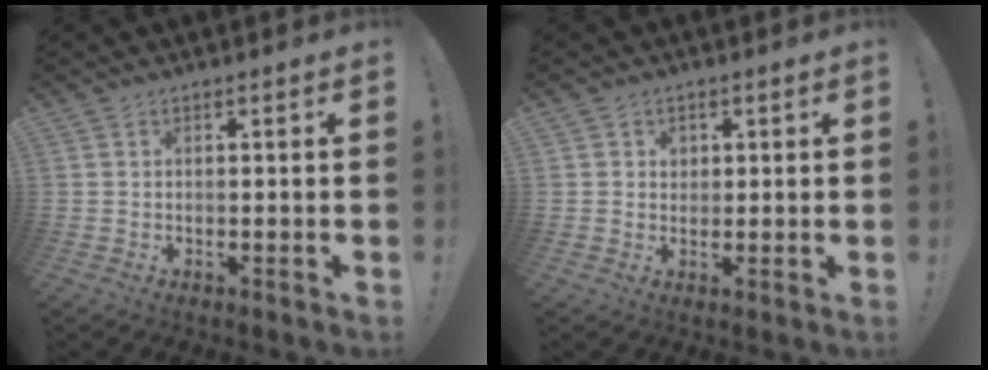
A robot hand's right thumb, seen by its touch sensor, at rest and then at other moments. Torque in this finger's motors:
{"motor_torque": [0.16, 0.37, 0.05, 0.30, 0.00]}